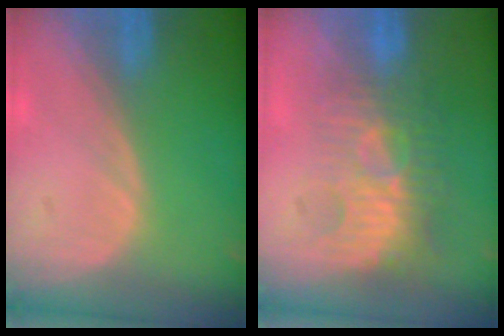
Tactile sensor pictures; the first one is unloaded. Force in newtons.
{"total": 9.8, "press": 8.5, "slide": 4.7}